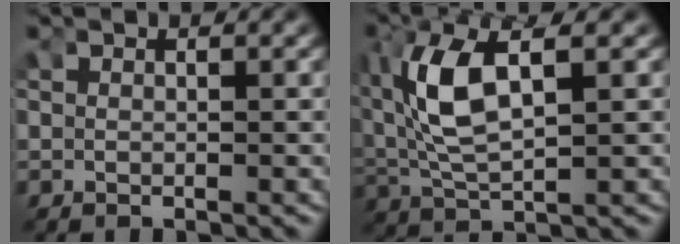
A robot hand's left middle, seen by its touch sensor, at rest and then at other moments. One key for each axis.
{"total": 6.6, "fx": 1.5, "fy": 3.1, "fz": 5.7, "tx": -0.143, "ty": -0.014, "tz": 0.044}